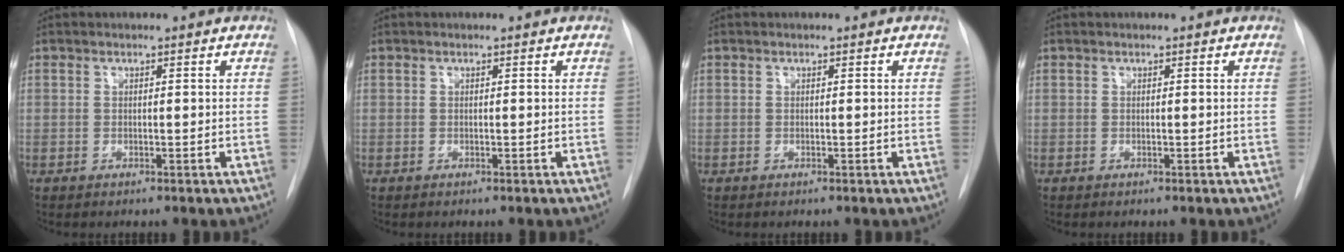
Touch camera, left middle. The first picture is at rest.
{"total": 0.0}
{"total": 0.0}
{"total": 0.0}